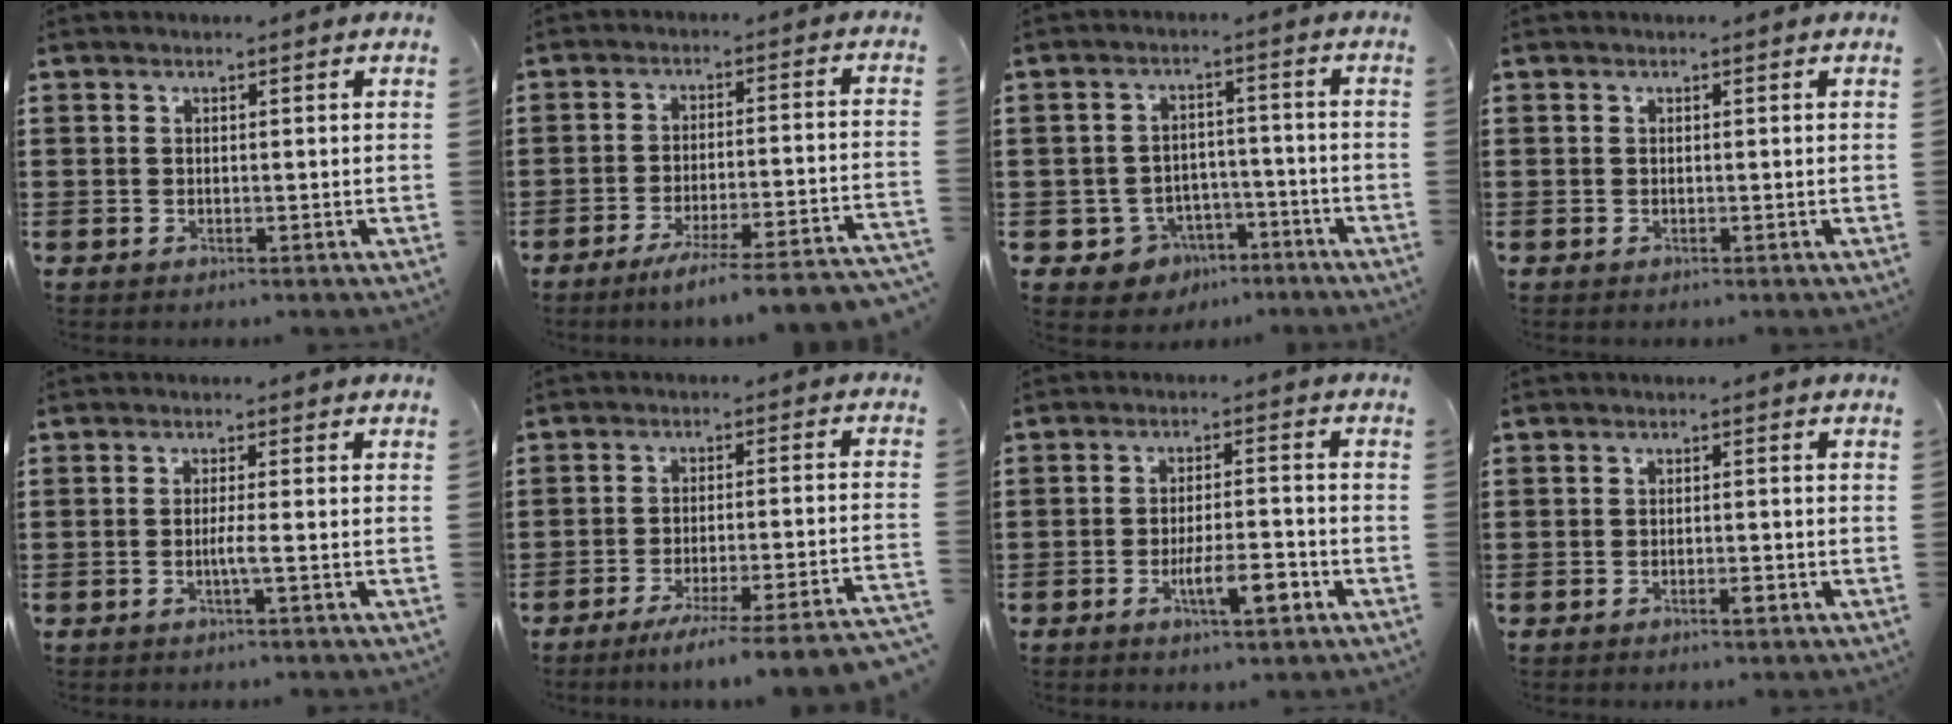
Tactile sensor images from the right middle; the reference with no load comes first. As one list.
[{"total": 6.2, "force": [-5.3, -0.9, 3.1], "torque": [-0.046, -0.017, -0.101]}, {"total": 4.4, "force": [-3.3, 2.8, 0.7], "torque": [-0.030, 0.011, -0.067]}, {"total": 0.0}, {"total": 2.2, "force": [-0.8, -0.1, 2.1], "torque": [-0.037, -0.001, -0.018]}, {"total": 6.0, "force": [-5.0, -0.9, 3.2], "torque": [-0.047, -0.023, -0.096]}, {"total": 6.6, "force": [-3.1, 1.8, 5.5], "torque": [-0.093, 0.003, -0.055]}, {"total": 1.6, "force": [-1.0, 0.4, 1.1], "torque": [-0.022, -0.003, -0.017]}]